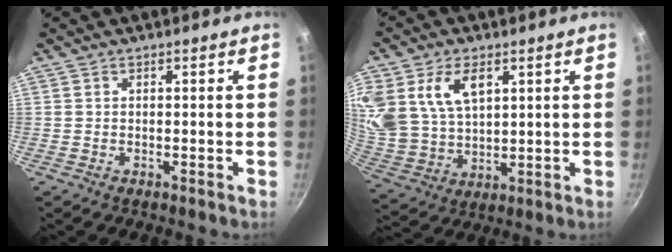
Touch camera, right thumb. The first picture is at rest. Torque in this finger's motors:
{"motor_torque": [0.24, 0.26, 0.89, 0.82, 0.14]}